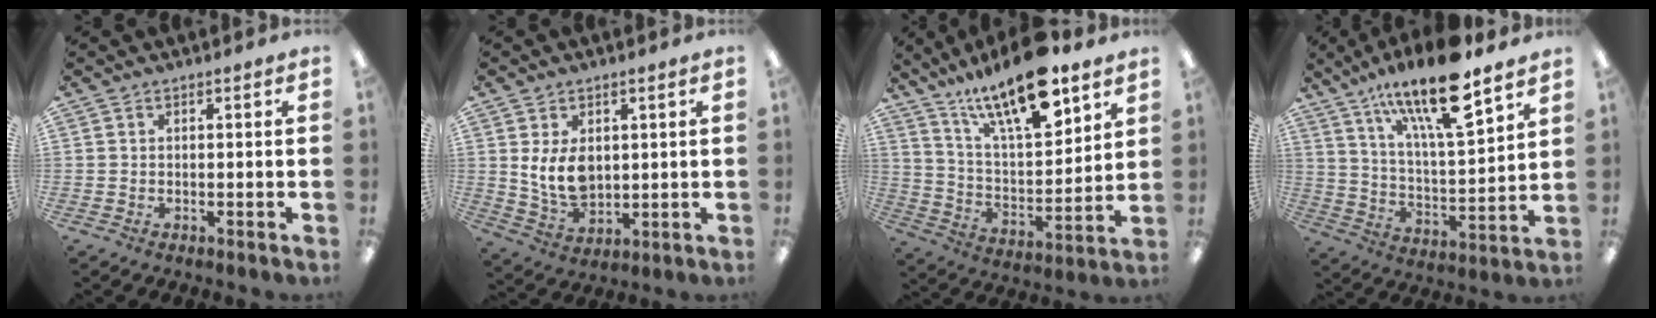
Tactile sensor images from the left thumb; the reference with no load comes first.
{"total": 8.4, "force": [2.1, 5.4, 6.1], "torque": [-0.129, -0.011, 0.036]}
{"total": 20.1, "force": [13.9, 6.6, 12.9], "torque": [-0.217, -0.081, 0.234]}
{"total": 18.4, "force": [13.5, 4.2, 11.7], "torque": [-0.201, -0.085, 0.223]}